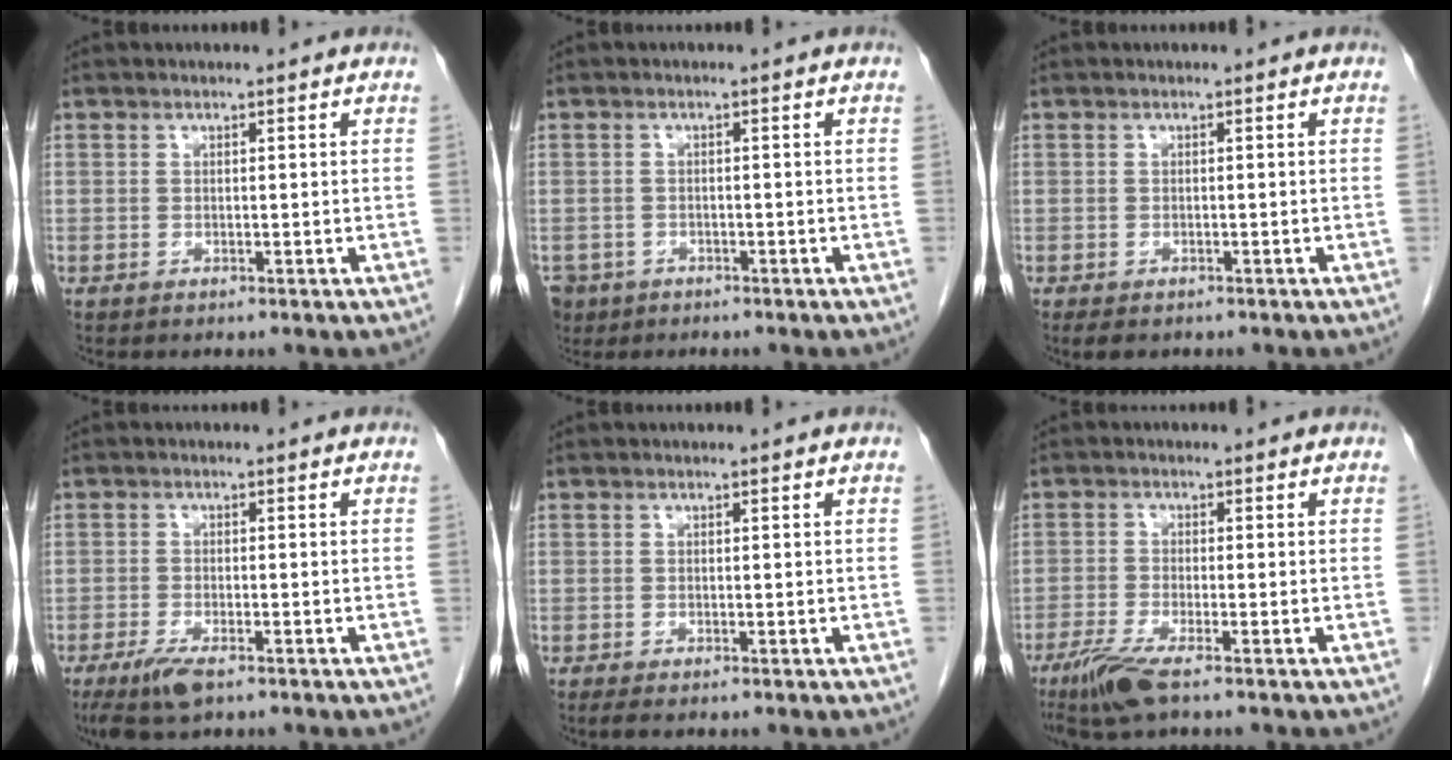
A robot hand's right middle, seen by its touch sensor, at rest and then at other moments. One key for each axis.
{"total": 4.7, "fx": -3.1, "fy": 3.4, "fz": 0.8, "tx": -0.019, "ty": 0.001, "tz": -0.050}
{"total": 2.7, "fx": -2.0, "fy": 1.3, "fz": 1.3, "tx": -0.020, "ty": -0.003, "tz": -0.023}
{"total": 4.7, "fx": -3.0, "fy": 1.1, "fz": 3.4, "tx": -0.071, "ty": -0.011, "tz": -0.052}
{"total": 0.6, "fx": -0.5, "fy": 0.0, "fz": 0.4, "tx": -0.011, "ty": -0.002, "tz": -0.007}
{"total": 5.3, "fx": -3.6, "fy": 0.3, "fz": 3.9, "tx": -0.081, "ty": -0.017, "tz": -0.071}